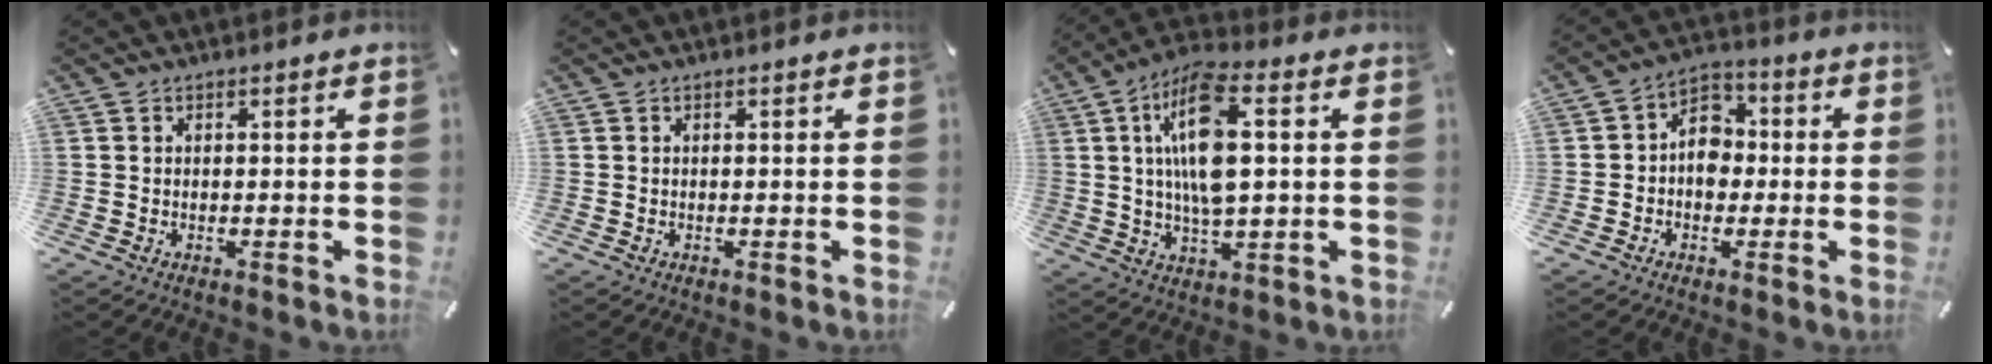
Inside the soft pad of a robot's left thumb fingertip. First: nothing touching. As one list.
[{"total": 0.0}, {"total": 15.1, "force": [2.6, 5.8, 13.7], "torque": [-0.274, -0.001, 0.041]}, {"total": 7.4, "force": [-1.1, 6.2, 3.9], "torque": [-0.070, 0.015, -0.023]}]